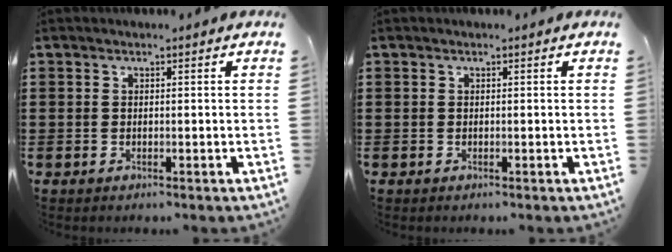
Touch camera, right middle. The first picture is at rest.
{"total": 0.0}